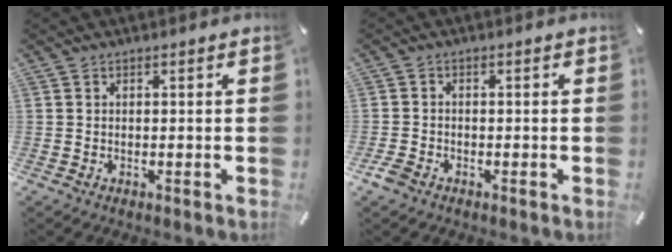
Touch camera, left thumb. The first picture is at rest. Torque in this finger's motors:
{"motor_torque": [-0.25, 0.11, 0.04, 0.14, -0.03]}